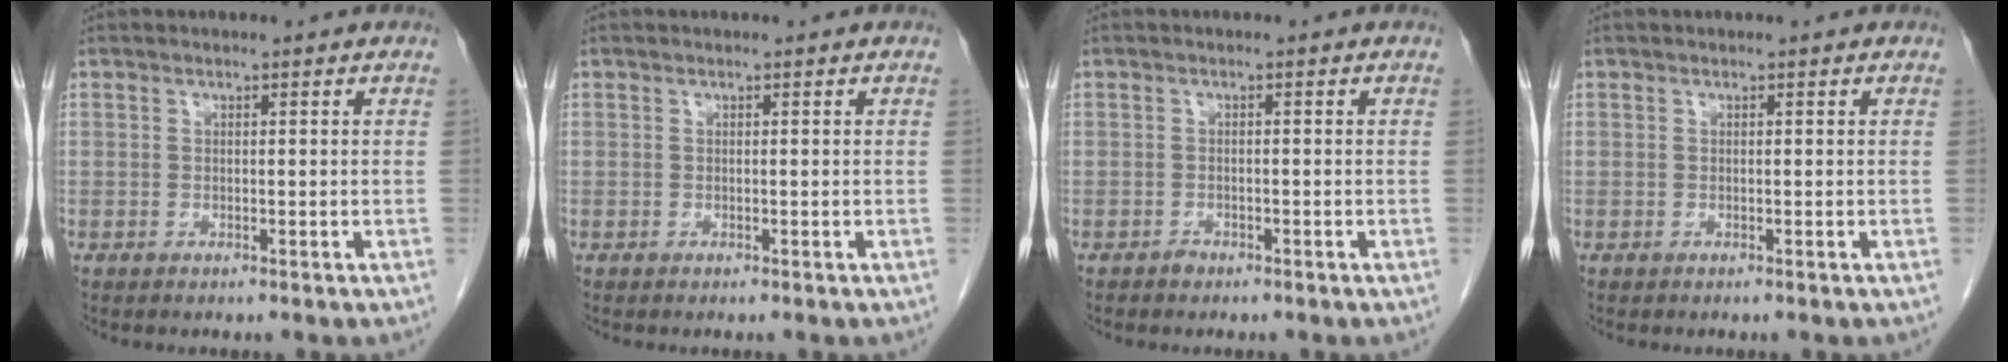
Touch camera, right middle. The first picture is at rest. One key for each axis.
{"total": 0.0}
{"total": 0.8, "fx": -0.7, "fy": 0.4, "fz": 0.1, "tx": 0.000, "ty": 0.002, "tz": -0.014}
{"total": 0.0}